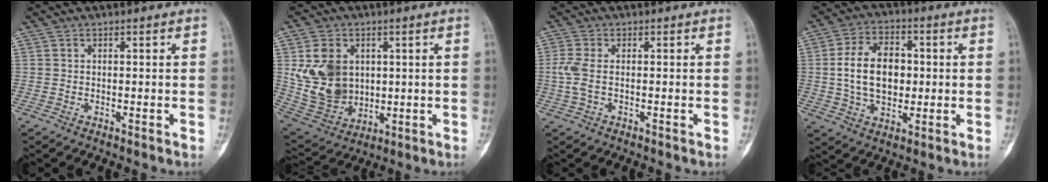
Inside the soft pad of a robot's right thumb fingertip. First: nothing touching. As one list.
[{"total": 13.6, "force": [2.7, 10.6, 8.1], "torque": [-0.128, -0.014, 0.071]}, {"total": 3.9, "force": [-0.3, 2.0, 3.4], "torque": [-0.100, 0.000, -0.009]}, {"total": 12.6, "force": [0.5, 8.4, 9.4], "torque": [-0.144, 0.010, 0.011]}]